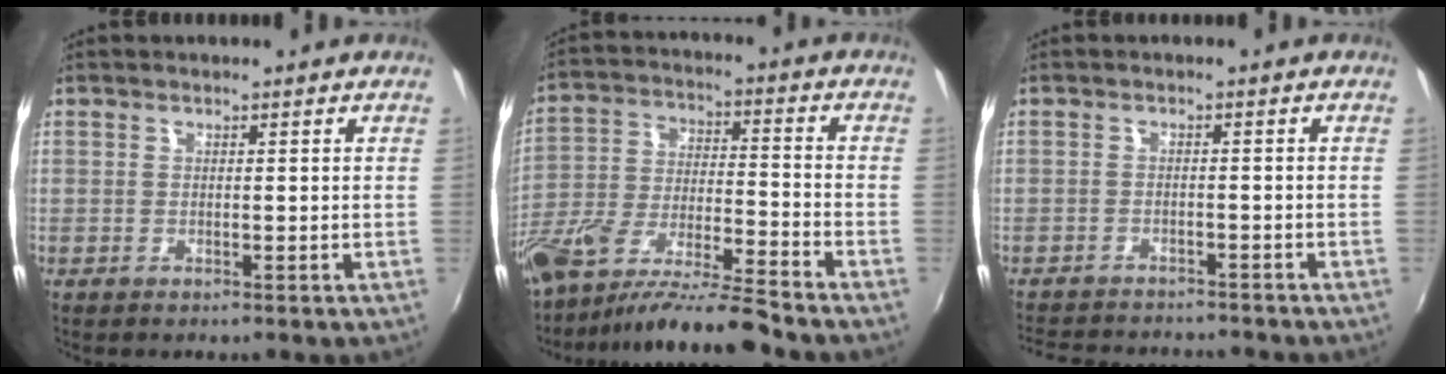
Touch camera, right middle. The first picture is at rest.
{"total": 15.3, "force": [-12.7, 1.3, 8.4], "torque": [-0.173, -0.025, -0.232]}
{"total": 11.3, "force": [-10.3, 2.7, 3.9], "torque": [-0.095, -0.009, -0.151]}